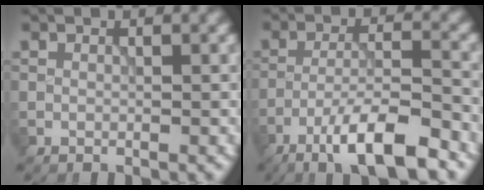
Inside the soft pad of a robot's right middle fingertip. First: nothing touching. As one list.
[{"total": 8.8, "force": [-5.8, 1.8, 6.3], "torque": [-0.105, 0.003, -0.103]}]